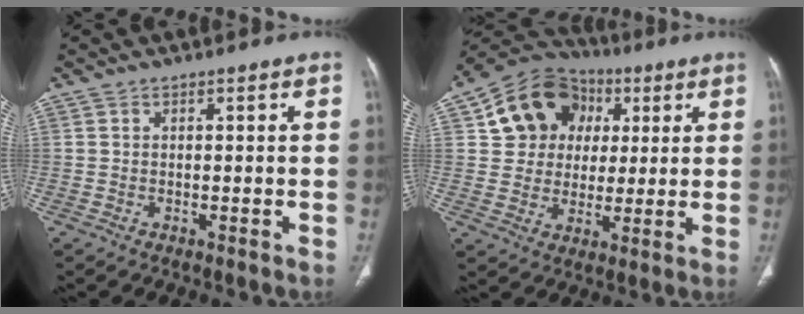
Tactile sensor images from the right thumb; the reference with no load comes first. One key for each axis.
{"total": 15.1, "fx": 4.5, "fy": 13.0, "fz": 6.4, "tx": -0.075, "ty": 0.014, "tz": 0.074}